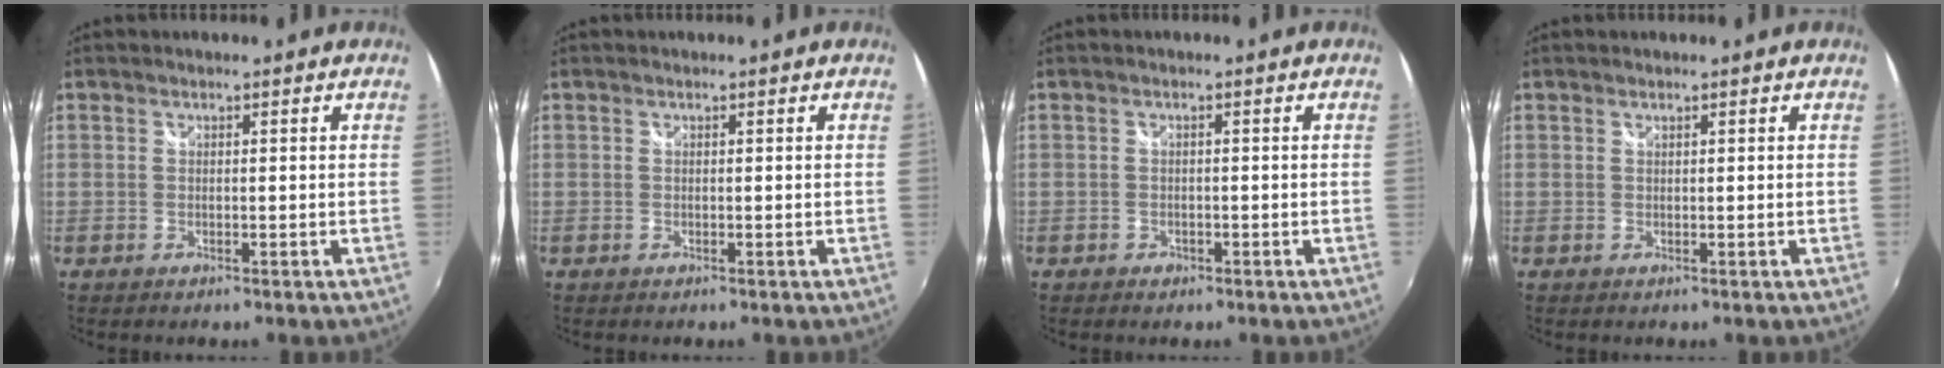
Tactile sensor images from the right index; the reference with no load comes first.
{"total": 0.0}
{"total": 1.4, "force": [-0.9, 1.1, 0.3], "torque": [-0.007, 0.000, -0.011]}
{"total": 0.0}